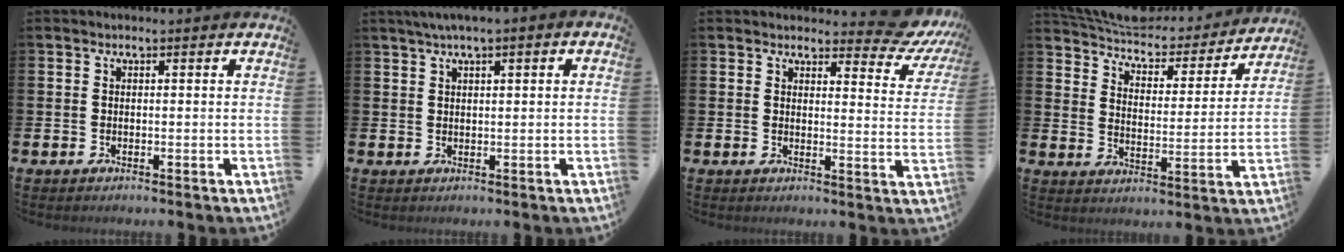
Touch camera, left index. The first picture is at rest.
{"total": 2.0, "force": [1.4, 0.3, 1.5], "torque": [-0.027, 0.002, 0.024]}
{"total": 4.7, "force": [4.1, 1.8, 1.4], "torque": [-0.019, -0.030, 0.065]}
{"total": 5.9, "force": [5.5, 1.7, 1.2], "torque": [-0.061, -0.043, 0.091]}